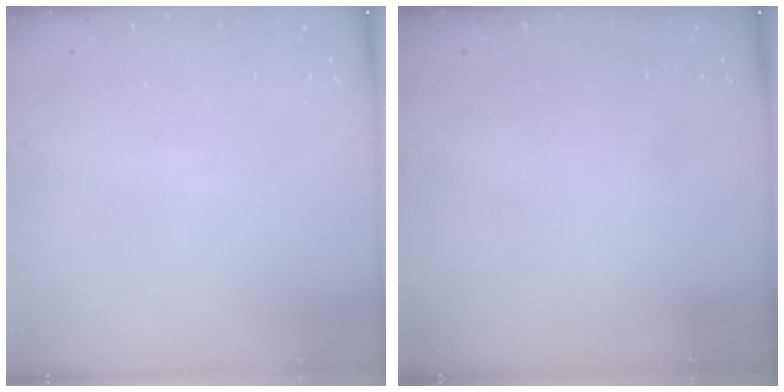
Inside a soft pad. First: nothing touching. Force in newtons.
{"total": 0.0}